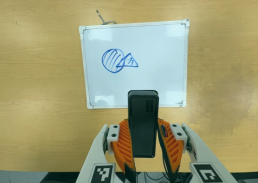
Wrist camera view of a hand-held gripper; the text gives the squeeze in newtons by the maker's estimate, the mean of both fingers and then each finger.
{"total": 5.1, "left": 3.7, "right": 6.5}